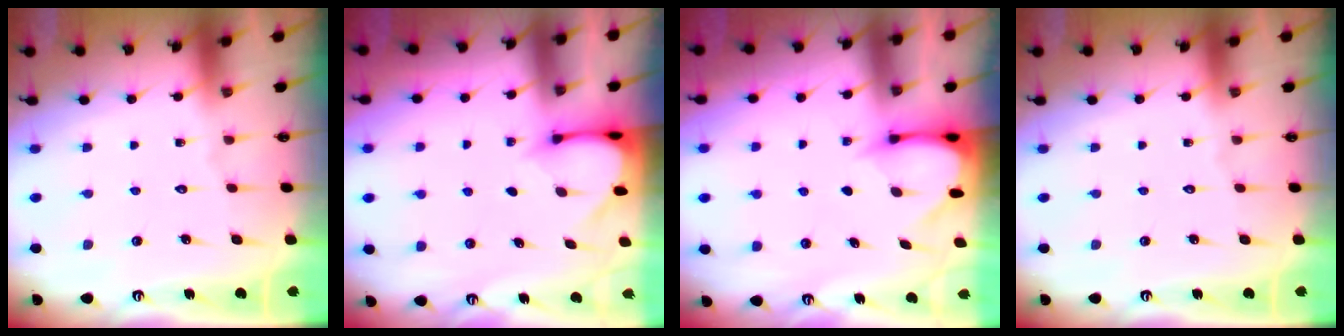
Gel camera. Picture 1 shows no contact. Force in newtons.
{"total": 3.2, "press": 3.2, "slide": 0.3}
{"total": 3.5, "press": 3.5, "slide": 0.3}
{"total": 0.0}